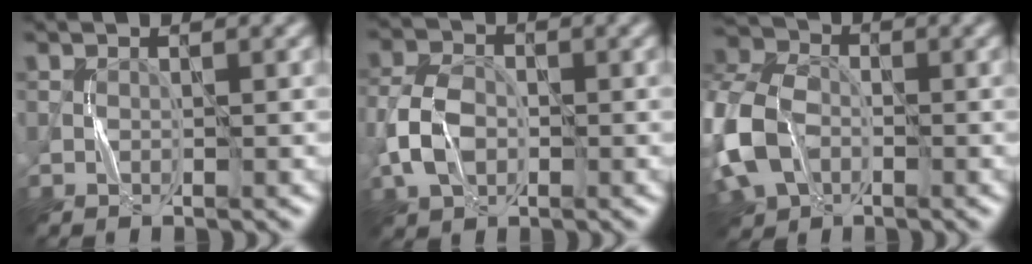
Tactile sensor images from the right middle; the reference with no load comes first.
{"total": 4.8, "force": [-1.1, 3.5, 3.0], "torque": [-0.071, 0.004, -0.026]}
{"total": 9.8, "force": [-2.4, 7.2, 6.2], "torque": [-0.170, -0.016, -0.059]}